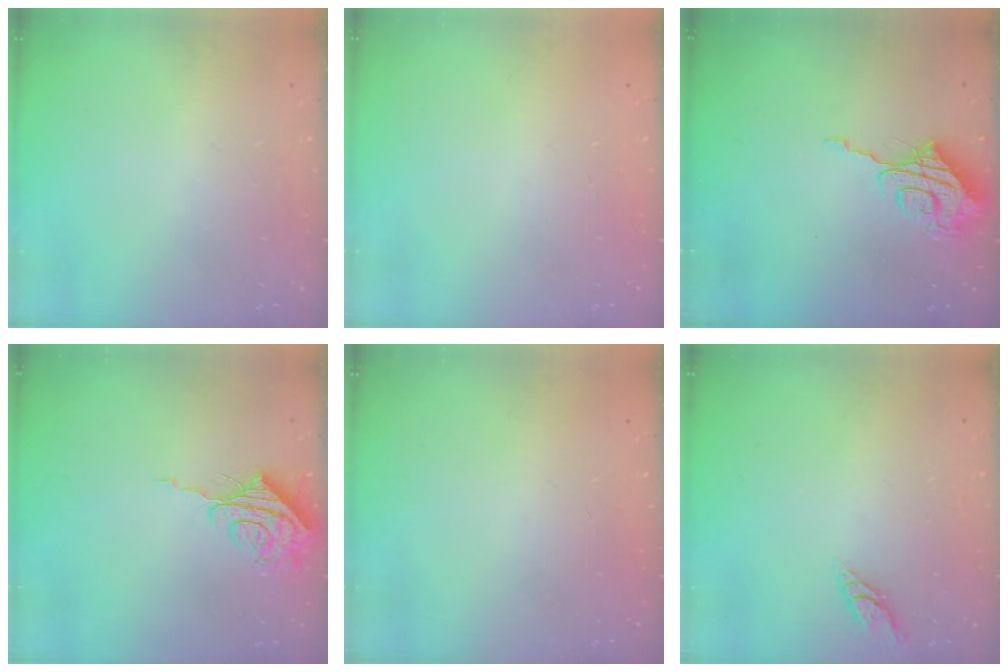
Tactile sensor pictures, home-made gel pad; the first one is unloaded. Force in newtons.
{"total": 0.0}
{"total": 10.3, "press": 10.3, "slide": 0.9}
{"total": 8.5, "press": 8.5, "slide": 0.9}
{"total": 0.0}
{"total": 5.5, "press": 5.5, "slide": 0.3}